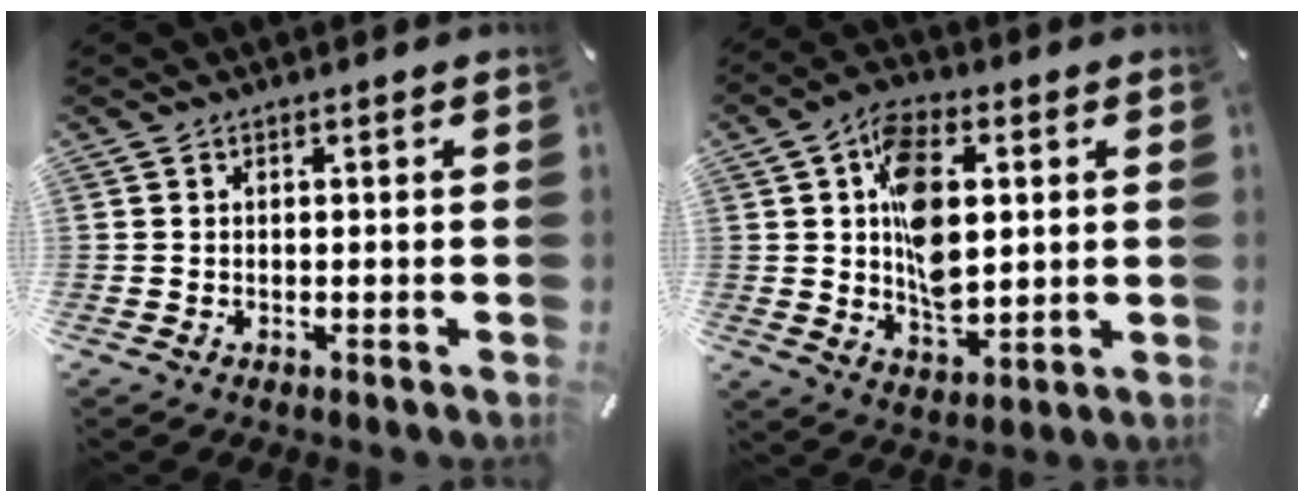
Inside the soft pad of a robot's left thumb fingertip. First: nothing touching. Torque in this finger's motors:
{"motor_torque": [2.34, 2.21, 1.78, -0.72, 0.59]}